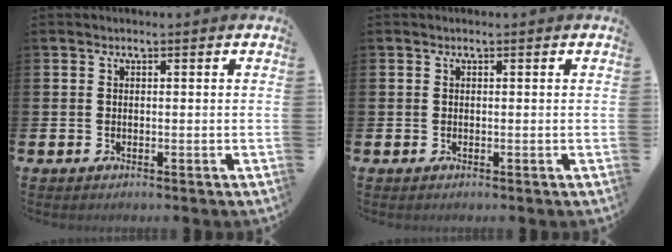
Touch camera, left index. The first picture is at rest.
{"total": 0.0}